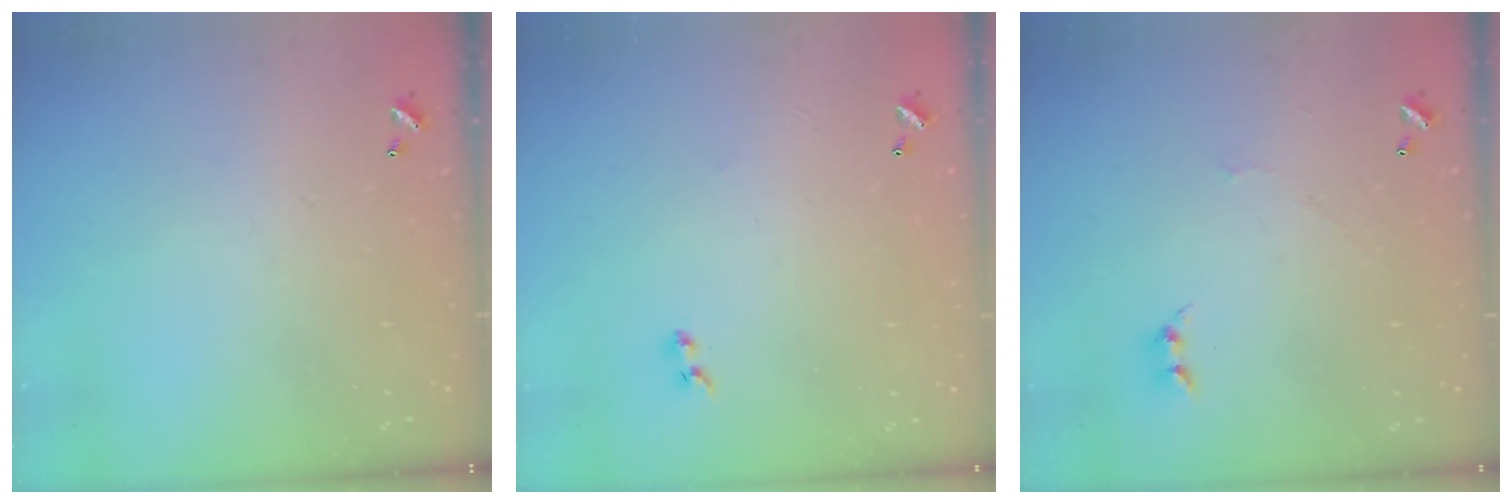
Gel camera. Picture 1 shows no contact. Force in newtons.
{"total": 1.9, "press": 1.7, "slide": 0.9}
{"total": 0.9, "press": 0.8, "slide": 0.4}